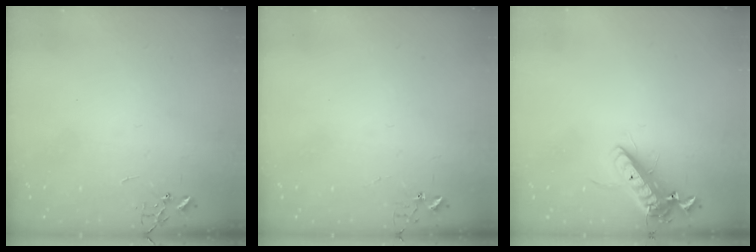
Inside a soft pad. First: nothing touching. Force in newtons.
{"total": 3.4, "press": 3.4, "slide": 0.3}
{"total": 14.5, "press": 14.2, "slide": 2.9}